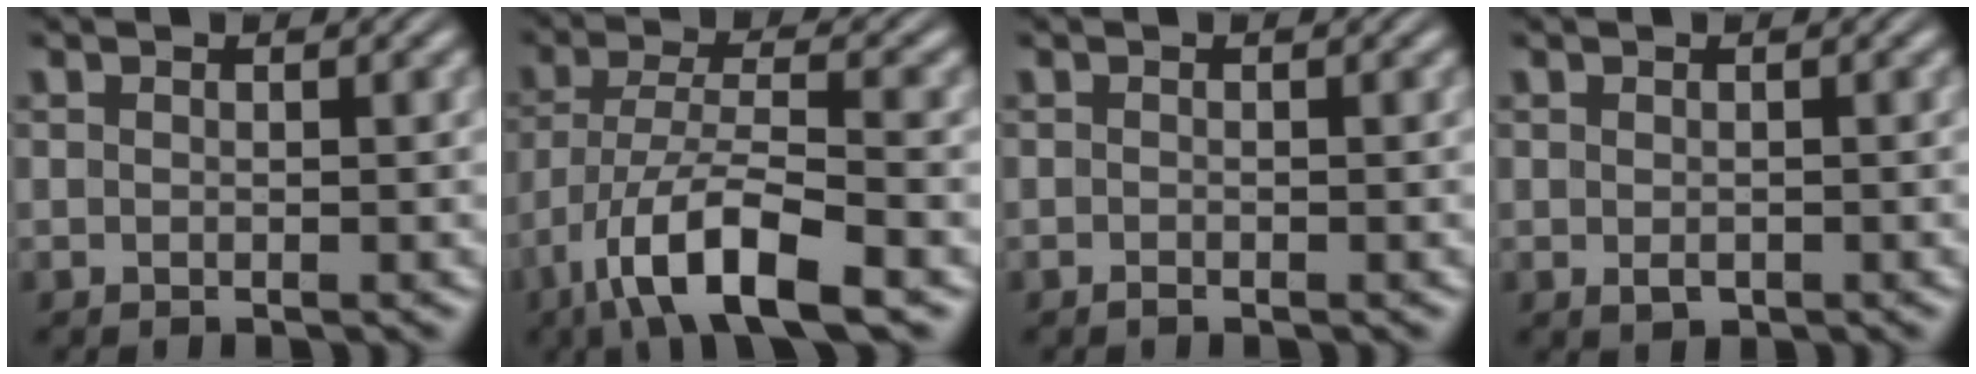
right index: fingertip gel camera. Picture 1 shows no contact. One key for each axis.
{"total": 7.5, "fx": -3.7, "fy": 2.6, "fz": 6.0, "tx": -0.117, "ty": -0.032, "tz": -0.043}
{"total": 0.6, "fx": -0.5, "fy": -0.4, "fz": 0.0, "tx": -0.001, "ty": -0.007, "tz": -0.005}
{"total": 0.9, "fx": -0.6, "fy": 0.4, "fz": 0.6, "tx": -0.015, "ty": -0.015, "tz": 0.002}